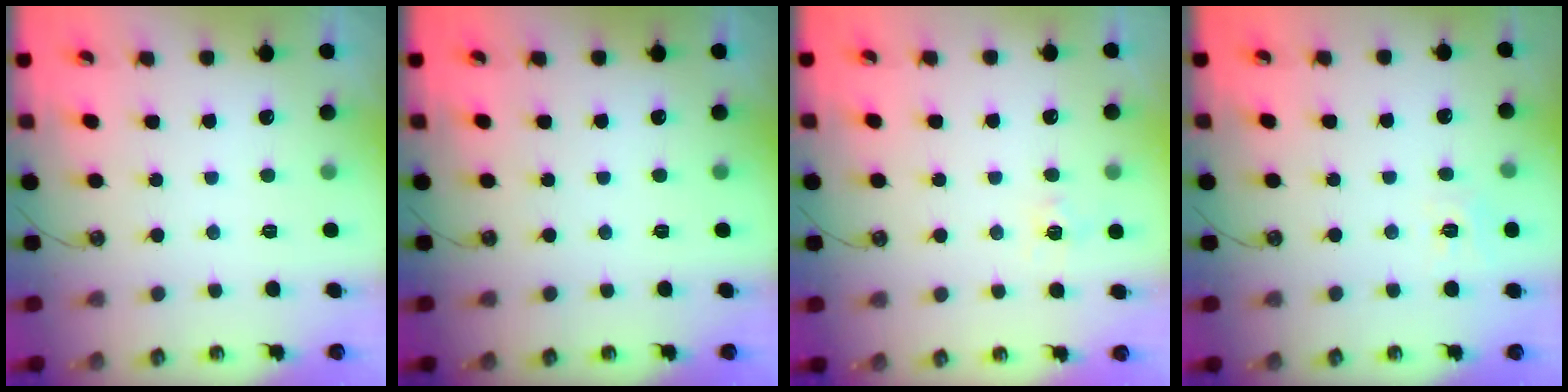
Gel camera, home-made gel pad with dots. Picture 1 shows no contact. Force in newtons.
{"total": 0.0}
{"total": 5.5, "press": 5.5, "slide": 0.5}
{"total": 6.5, "press": 6.5, "slide": 0.7}